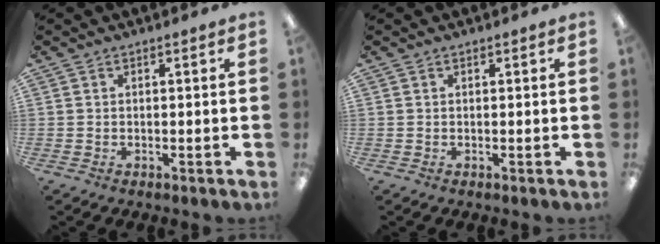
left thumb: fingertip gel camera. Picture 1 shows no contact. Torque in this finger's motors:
{"motor_torque": [0.00, 0.00, -0.11, 0.11, 0.00]}